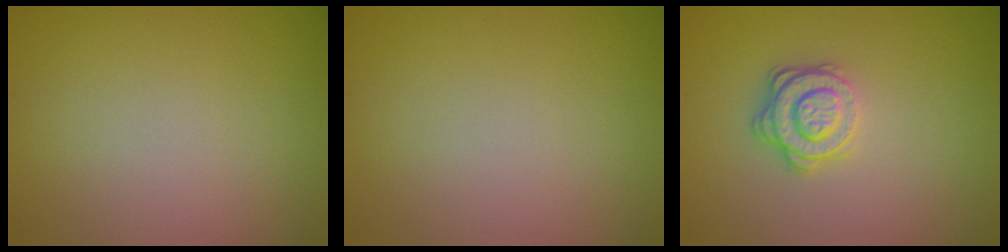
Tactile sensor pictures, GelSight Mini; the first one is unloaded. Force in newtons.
{"total": 0.0}
{"total": 3.0, "press": 2.6, "slide": 1.5}